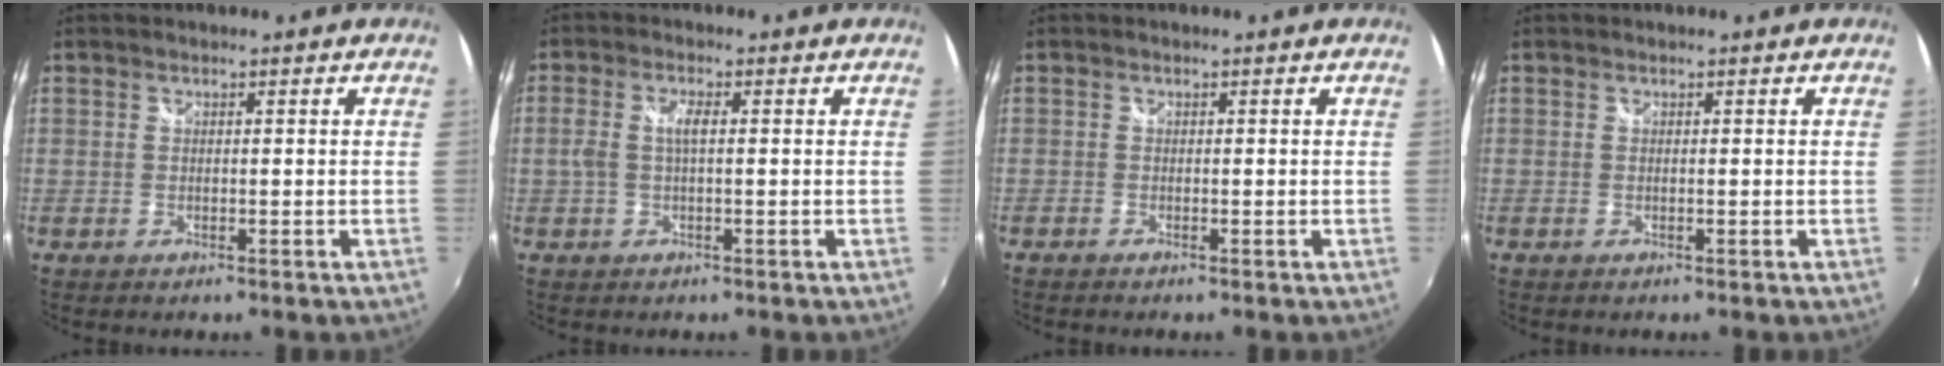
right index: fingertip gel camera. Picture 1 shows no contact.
{"total": 3.4, "force": [0.1, 1.0, 3.3], "torque": [-0.066, 0.003, 0.001]}
{"total": 0.5, "force": [-0.5, 0.2, 0.0], "torque": [-0.002, -0.003, -0.014]}
{"total": 0.0}